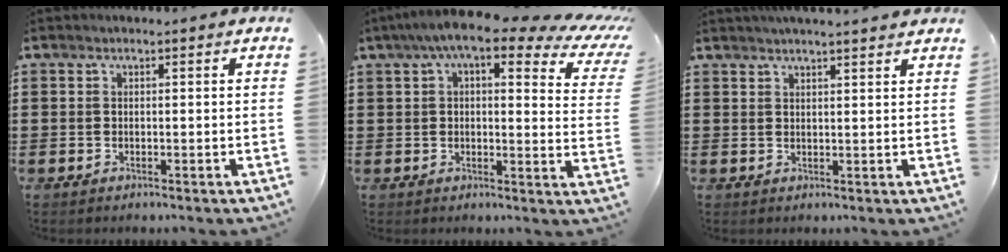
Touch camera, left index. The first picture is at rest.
{"total": 9.3, "force": [5.8, 2.2, 6.9], "torque": [-0.131, -0.015, 0.098]}
{"total": 2.4, "force": [2.3, -0.3, 0.4], "torque": [-0.015, -0.003, 0.044]}